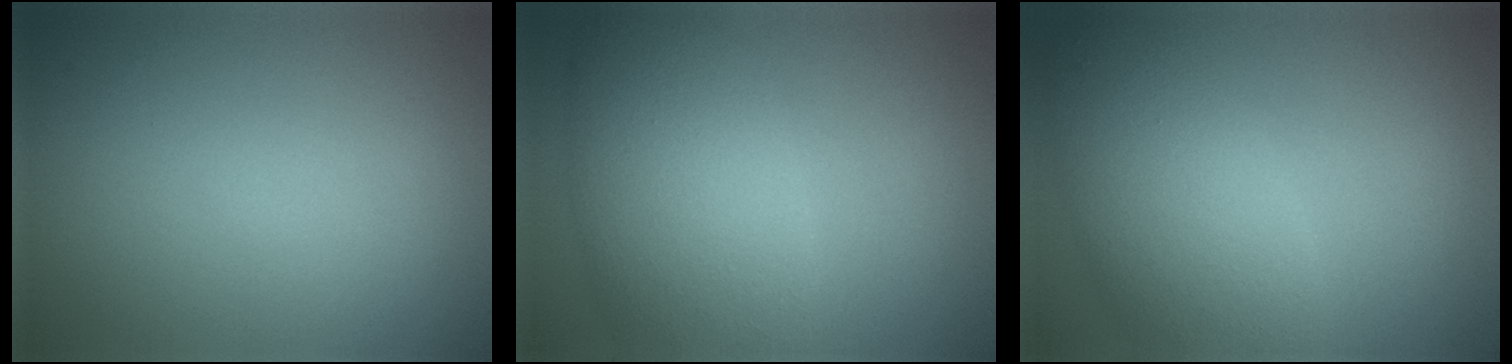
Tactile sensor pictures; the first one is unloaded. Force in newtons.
{"total": 8.5, "press": 8.5, "slide": 0.3}
{"total": 7.3, "press": 7.3, "slide": 0.3}